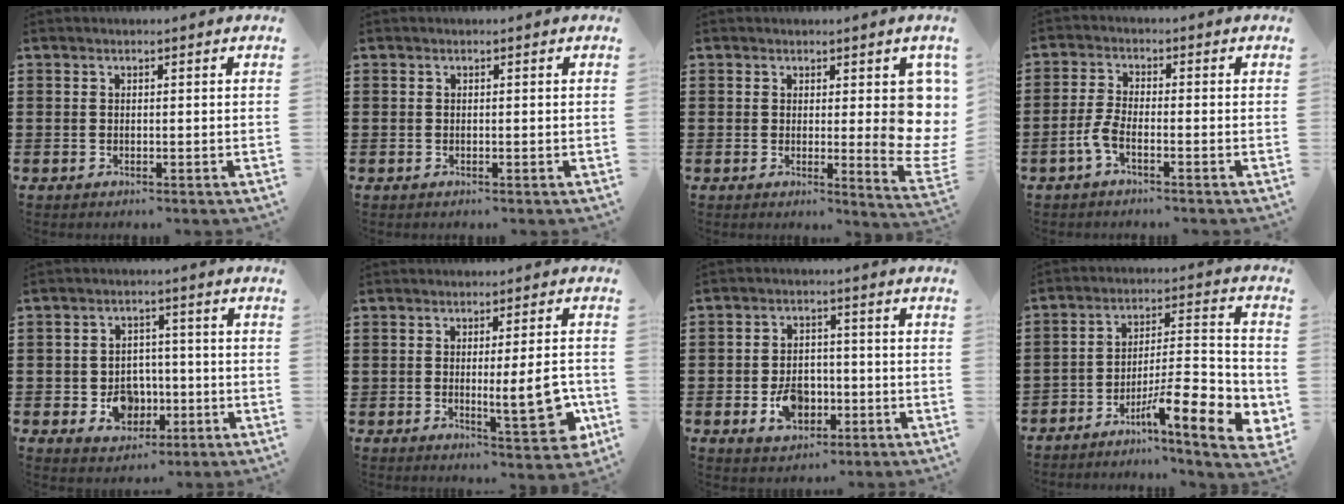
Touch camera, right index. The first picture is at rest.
{"total": 0.0}
{"total": 6.4, "force": [1.4, 2.6, 5.7], "torque": [-0.059, -0.016, 0.022]}
{"total": 3.3, "force": [-1.9, 1.0, 2.5], "torque": [-0.071, -0.006, -0.043]}
{"total": 5.8, "force": [-1.6, 4.9, 2.5], "torque": [-0.047, 0.012, -0.028]}
{"total": 8.5, "force": [-1.1, 2.3, 8.1], "torque": [-0.102, -0.017, -0.016]}
{"total": 6.0, "force": [-2.0, 4.3, 3.7], "torque": [-0.064, 0.001, -0.040]}
{"total": 10.7, "force": [-6.6, 2.3, 8.1], "torque": [-0.117, 0.002, -0.119]}